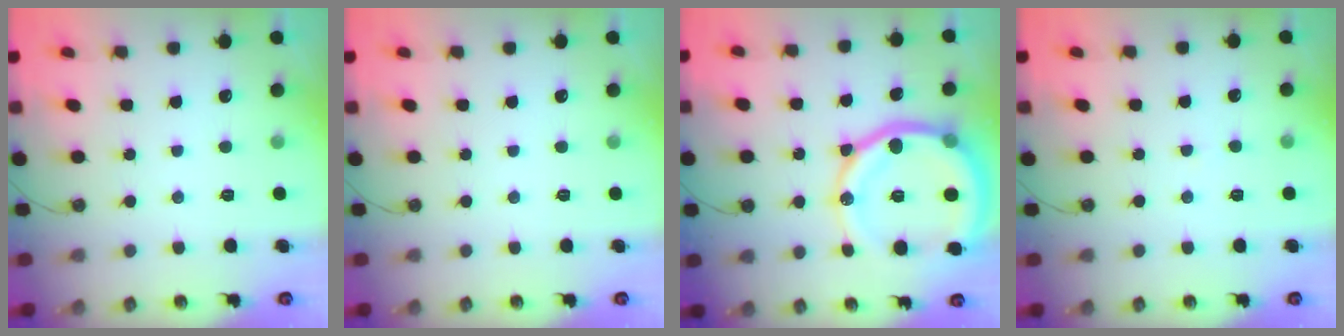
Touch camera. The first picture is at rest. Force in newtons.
{"total": 0.0}
{"total": 20.3, "press": 20.1, "slide": 2.6}
{"total": 5.5, "press": 5.5, "slide": 0.6}